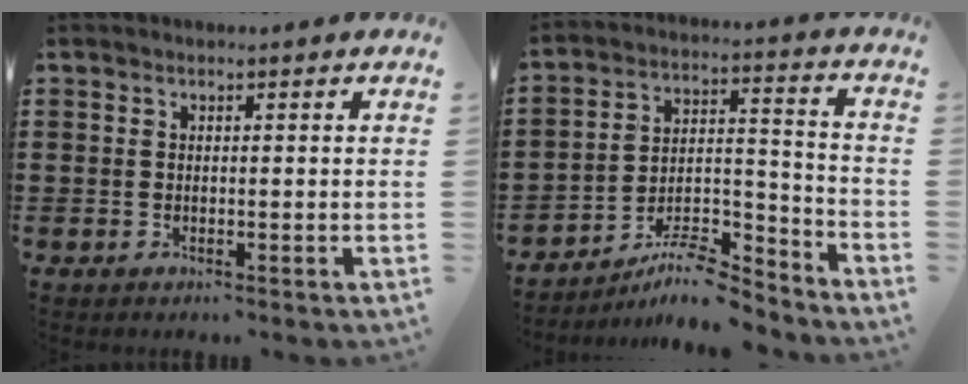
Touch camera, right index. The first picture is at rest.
{"total": 9.7, "force": [-8.7, 1.9, 3.8], "torque": [-0.057, 0.027, -0.165]}